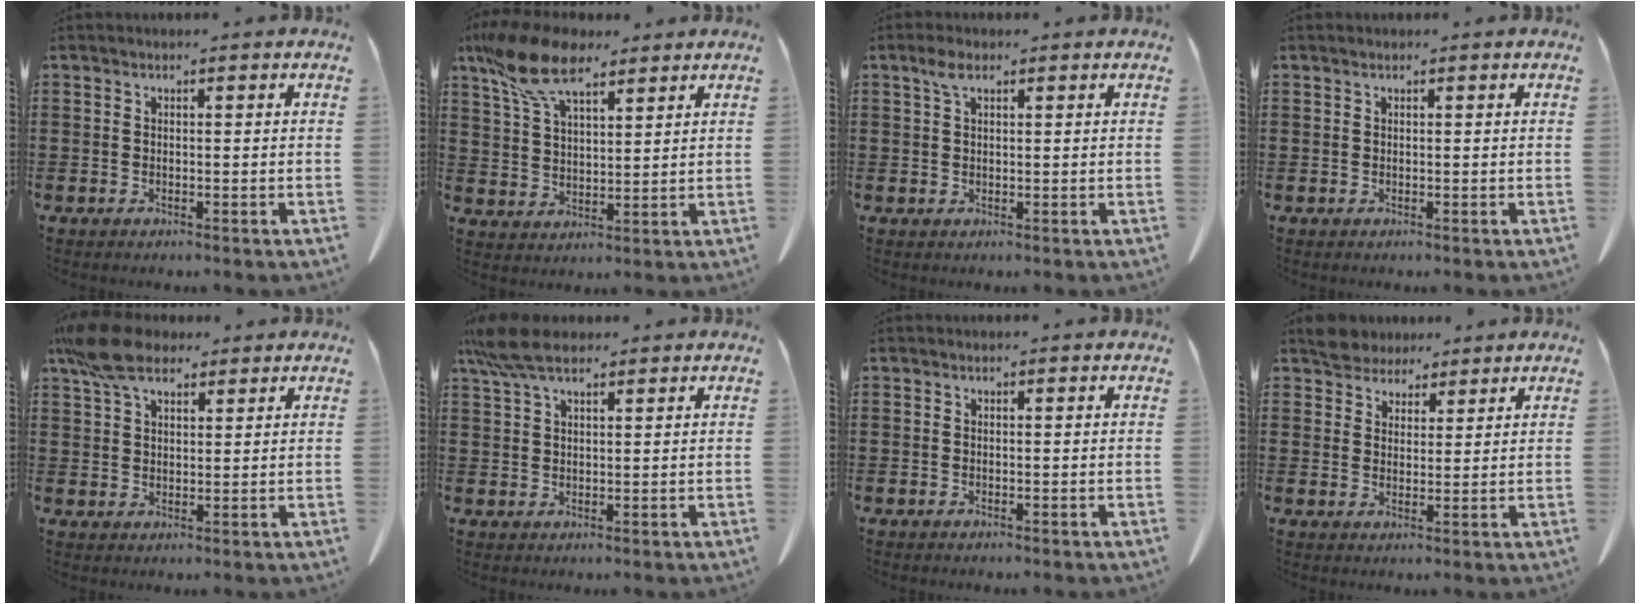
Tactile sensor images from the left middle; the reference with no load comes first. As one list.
[{"total": 11.2, "force": [7.8, 4.1, 6.8], "torque": [-0.161, -0.012, 0.145]}, {"total": 2.5, "force": [1.2, 1.0, 1.9], "torque": [-0.043, 0.007, 0.020]}, {"total": 0.0}, {"total": 7.9, "force": [5.5, 3.4, 4.6], "torque": [-0.106, 0.002, 0.105]}, {"total": 6.3, "force": [4.5, 1.9, 4.1], "torque": [-0.097, -0.002, 0.082]}, {"total": 0.0}, {"total": 4.3, "force": [3.8, 1.9, 0.3], "torque": [-0.023, 0.001, 0.075]}]